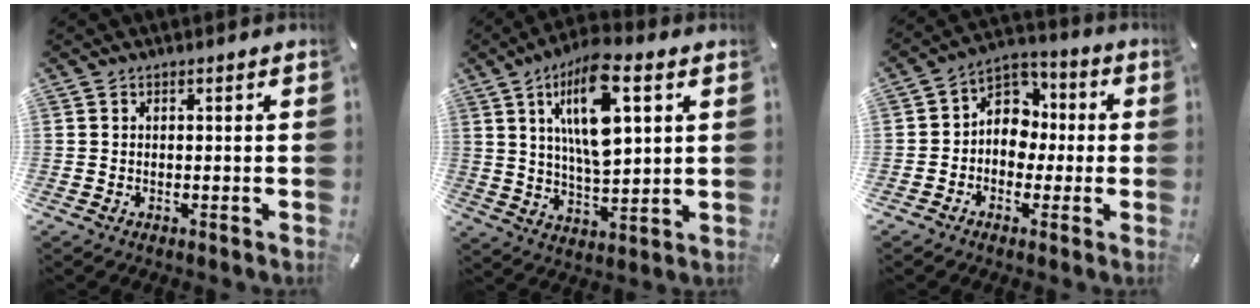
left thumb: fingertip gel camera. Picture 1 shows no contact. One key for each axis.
{"total": 15.2, "fx": 6.4, "fy": 5.9, "fz": 12.4, "tx": -0.233, "ty": -0.016, "tz": 0.101}
{"total": 9.5, "fx": -0.5, "fy": 8.5, "fz": 4.2, "tx": -0.079, "ty": 0.010, "tz": -0.009}